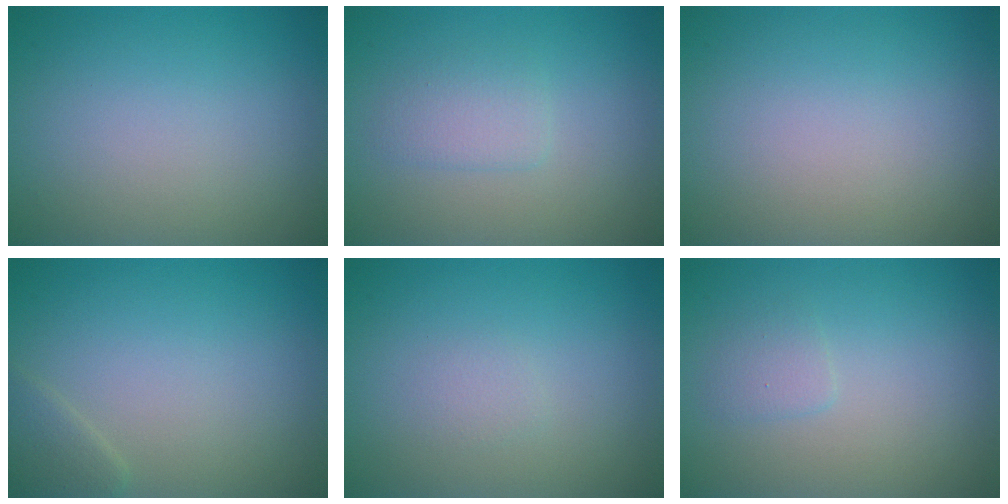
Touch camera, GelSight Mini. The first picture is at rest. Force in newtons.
{"total": 1.8, "press": 1.8, "slide": 0.1}
{"total": 0.0}
{"total": 1.5, "press": 1.5, "slide": 0.1}
{"total": 0.7, "press": 0.7, "slide": 0.0}
{"total": 1.1, "press": 1.1, "slide": 0.1}